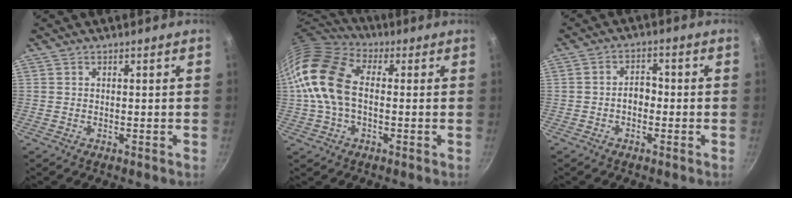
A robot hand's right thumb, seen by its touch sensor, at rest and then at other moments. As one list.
[{"total": 15.5, "force": [0.2, 10.2, 11.7], "torque": [-0.213, 0.031, -0.012]}, {"total": 3.4, "force": [-1.0, 2.4, 2.3], "torque": [-0.018, 0.019, -0.021]}]